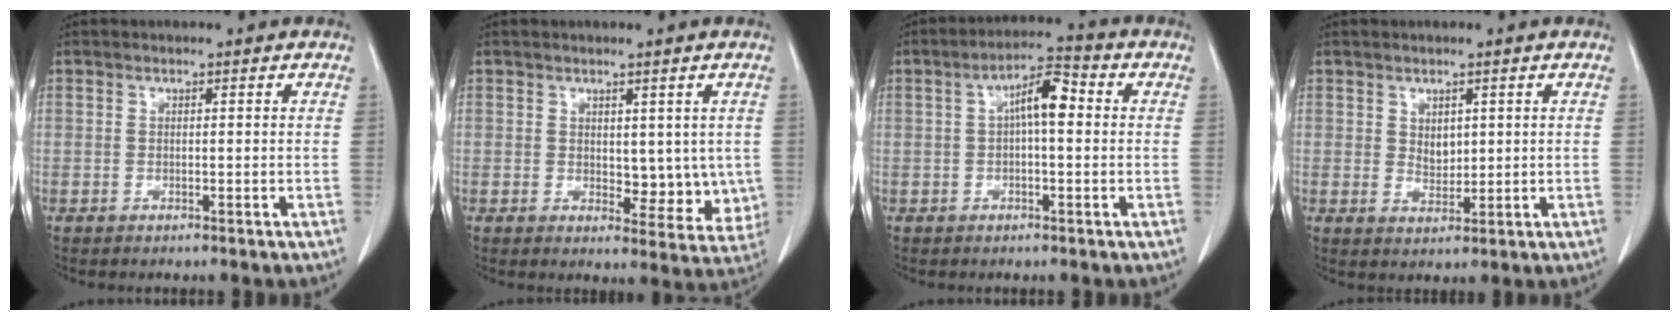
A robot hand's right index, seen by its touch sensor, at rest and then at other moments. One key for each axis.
{"total": 6.5, "fx": 0.5, "fy": 3.9, "fz": 5.2, "tx": -0.041, "ty": -0.011, "tz": 0.014}
{"total": 6.2, "fx": 0.8, "fy": 1.7, "fz": 5.9, "tx": -0.103, "ty": 0.024, "tz": 0.009}
{"total": 2.5, "fx": 0.9, "fy": 1.7, "fz": 1.6, "tx": -0.028, "ty": -0.003, "tz": 0.021}